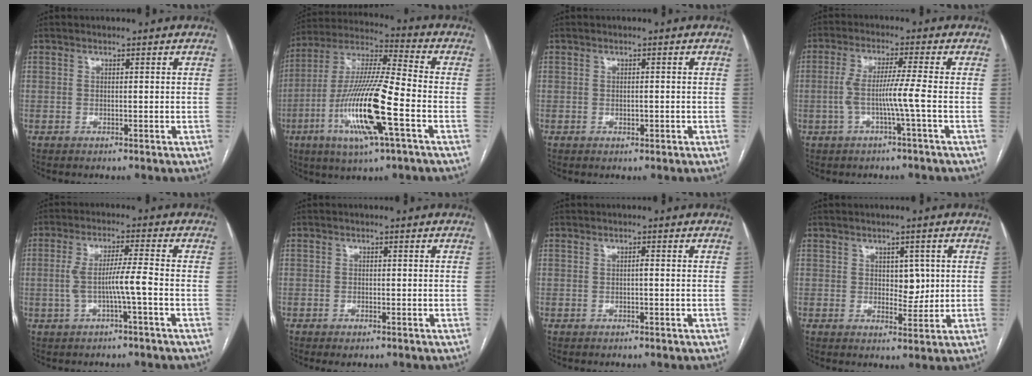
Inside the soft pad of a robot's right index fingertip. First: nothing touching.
{"total": 17.9, "force": [-5.8, 1.4, 16.9], "torque": [-0.342, -0.013, -0.106]}
{"total": 1.2, "force": [-0.3, 0.5, 1.0], "torque": [-0.018, -0.001, -0.002]}
{"total": 5.8, "force": [-1.4, -1.0, 5.5], "torque": [-0.110, 0.010, -0.025]}
{"total": 5.6, "force": [-1.4, -0.4, 5.4], "torque": [-0.106, 0.013, -0.022]}
{"total": 1.3, "force": [-0.8, 0.5, 0.8], "torque": [-0.012, -0.001, -0.008]}
{"total": 0.5, "force": [-0.1, 0.1, 0.5], "torque": [-0.008, 0.001, -0.002]}
{"total": 3.6, "force": [0.8, 2.3, 2.7], "torque": [-0.030, -0.001, 0.015]}